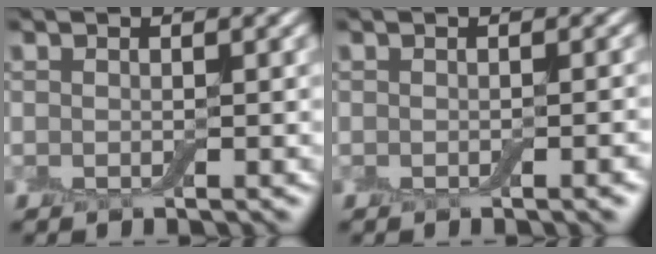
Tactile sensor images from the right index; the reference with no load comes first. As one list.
[{"total": 1.7, "force": [-0.7, 0.3, 1.5], "torque": [-0.014, 0.000, -0.007]}]